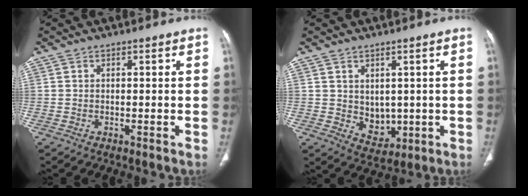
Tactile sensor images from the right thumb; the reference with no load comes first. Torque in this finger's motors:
{"motor_torque": [-0.47, 0.45, -0.25, 0.22, 0.07]}